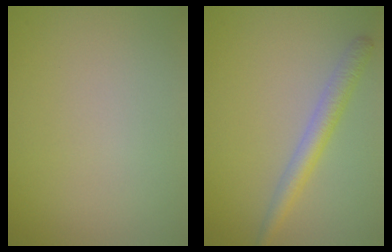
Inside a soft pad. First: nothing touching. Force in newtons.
{"total": 3.0, "press": 3.0, "slide": 0.1}